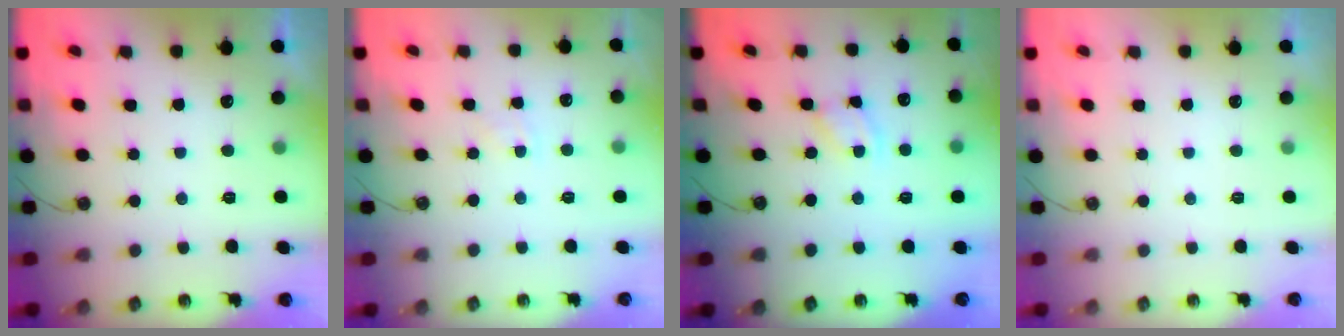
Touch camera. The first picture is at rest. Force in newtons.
{"total": 2.7, "press": 2.7, "slide": 0.4}
{"total": 2.1, "press": 2.1, "slide": 0.4}
{"total": 0.0}